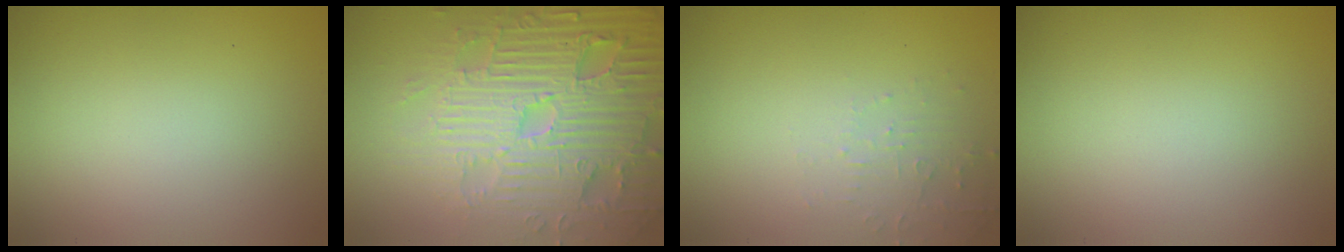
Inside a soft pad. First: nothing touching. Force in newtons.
{"total": 7.8, "press": 7.6, "slide": 1.9}
{"total": 1.5, "press": 1.5, "slide": 0.3}
{"total": 0.0}